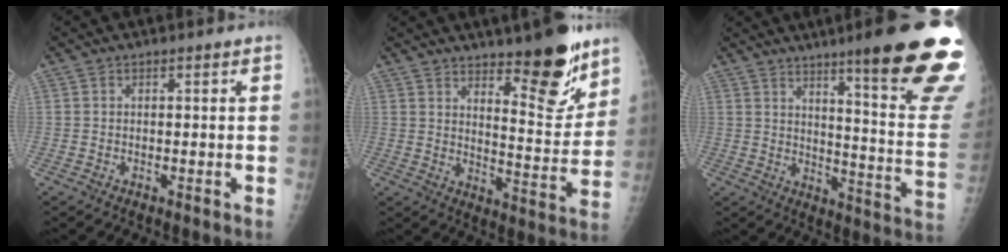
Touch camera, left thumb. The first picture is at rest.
{"total": 14.8, "force": [10.5, 4.3, 9.5], "torque": [-0.090, -0.087, 0.163]}
{"total": 24.5, "force": [15.9, 2.4, 18.4], "torque": [-0.200, -0.093, 0.213]}